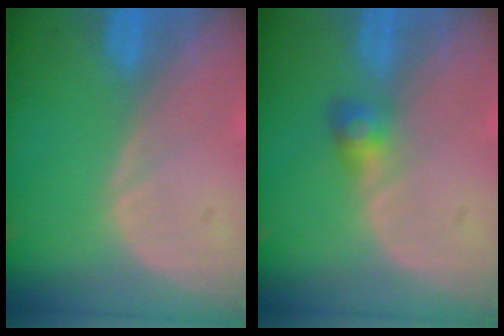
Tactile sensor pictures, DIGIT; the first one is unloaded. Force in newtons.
{"total": 2.5, "press": 2.5, "slide": 0.2}